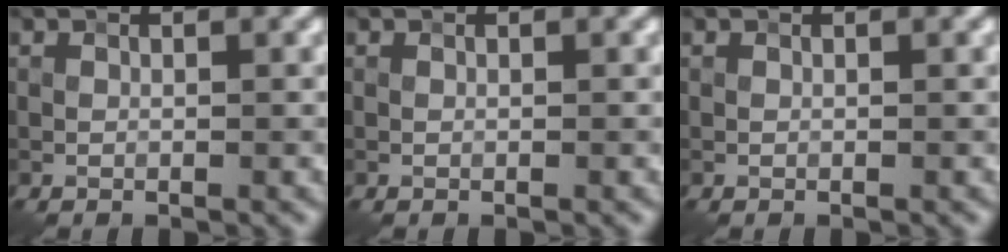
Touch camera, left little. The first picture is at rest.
{"total": 0.0}
{"total": 0.0}